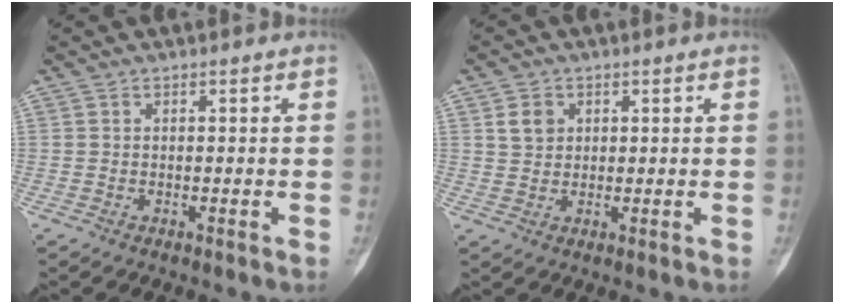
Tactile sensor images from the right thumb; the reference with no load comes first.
{"total": 3.6, "force": [1.5, 2.9, 1.6], "torque": [-0.014, -0.004, 0.030]}